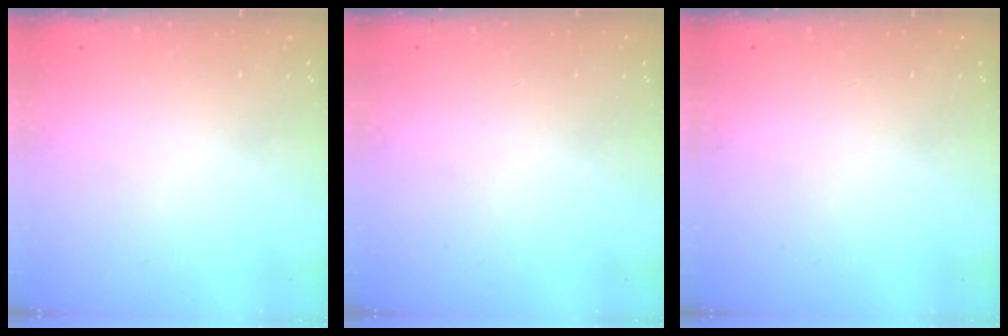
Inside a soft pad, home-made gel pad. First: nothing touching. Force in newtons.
{"total": 0.0}
{"total": 0.0}